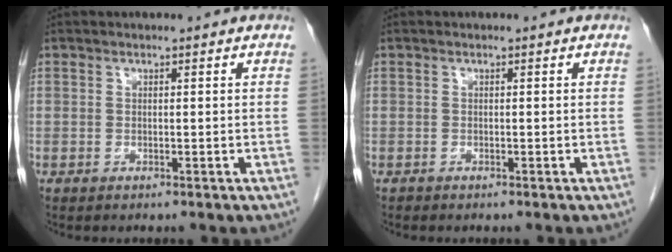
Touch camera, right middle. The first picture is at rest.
{"total": 0.0}